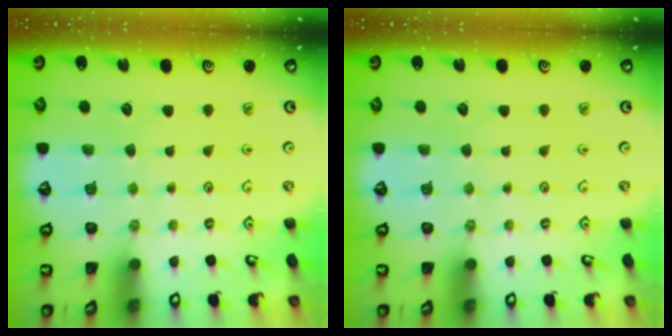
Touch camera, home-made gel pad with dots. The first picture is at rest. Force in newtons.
{"total": 0.0}